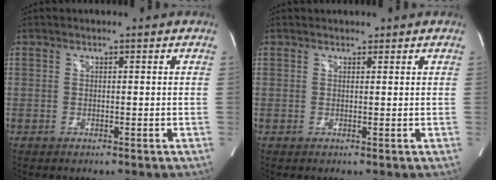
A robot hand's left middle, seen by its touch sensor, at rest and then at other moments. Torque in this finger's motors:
{"motor_torque": [-0.12, -0.13, -0.05, 0.00]}